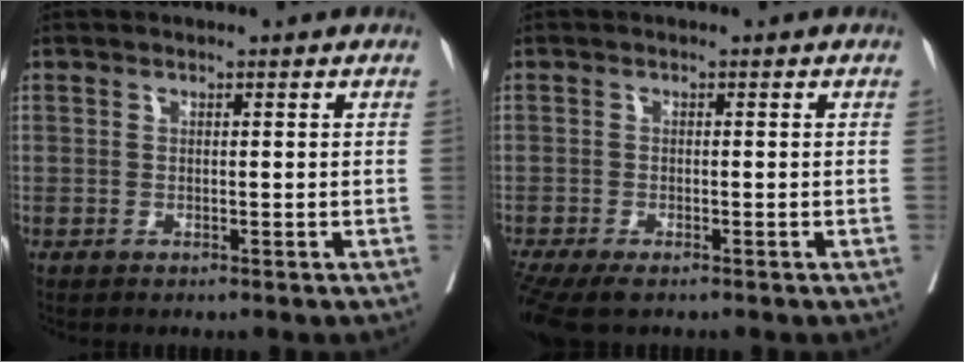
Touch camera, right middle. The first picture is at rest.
{"total": 6.8, "force": [-5.0, 2.1, 4.0], "torque": [-0.073, -0.017, -0.085]}